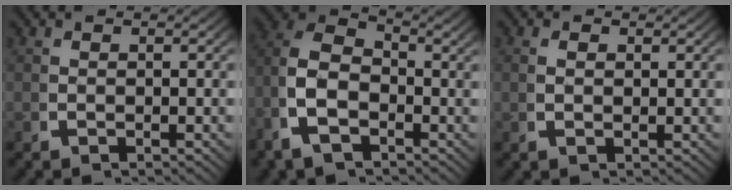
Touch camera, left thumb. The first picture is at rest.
{"total": 6.7, "force": [-0.3, 4.6, 4.9], "torque": [-0.112, -0.012, -0.009]}
{"total": 0.8, "force": [0.5, 0.2, 0.6], "torque": [-0.014, -0.002, 0.013]}